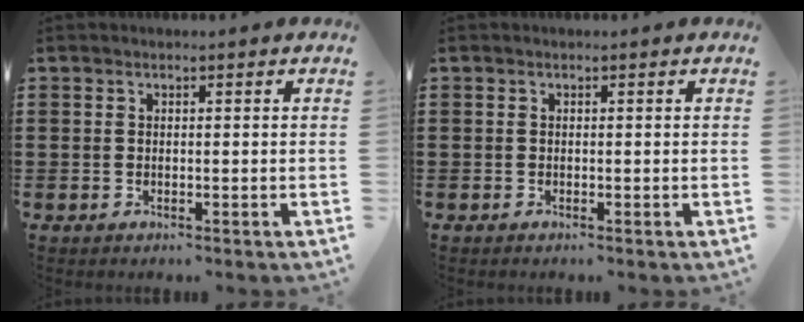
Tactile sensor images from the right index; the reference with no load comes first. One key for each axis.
{"total": 0.0}